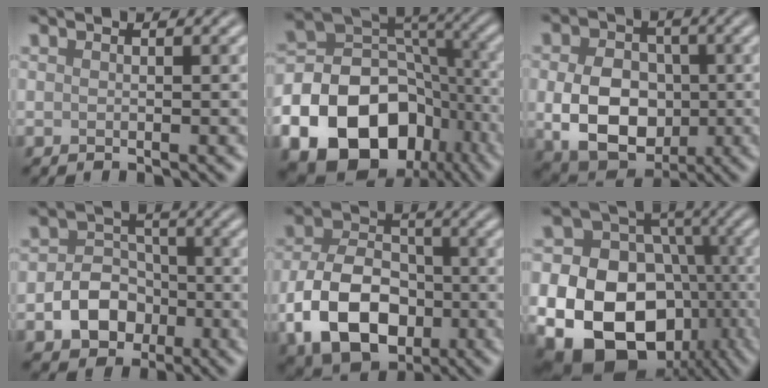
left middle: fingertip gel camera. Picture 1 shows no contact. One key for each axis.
{"total": 19.4, "fx": -9.0, "fy": 14.6, "fz": 9.1, "tx": -0.170, "ty": -0.039, "tz": -0.156}
{"total": 8.6, "fx": -0.9, "fy": 6.4, "fz": 5.7, "tx": -0.108, "ty": -0.013, "tz": -0.019}
{"total": 4.8, "fx": -1.8, "fy": 3.8, "fz": 2.4, "tx": -0.030, "ty": -0.001, "tz": -0.034}
{"total": 10.0, "fx": -3.1, "fy": 6.9, "fz": 6.6, "tx": -0.133, "ty": -0.009, "tz": -0.059}
{"total": 18.9, "fx": -5.5, "fy": 14.9, "fz": 10.3, "tx": -0.183, "ty": -0.034, "tz": -0.097}